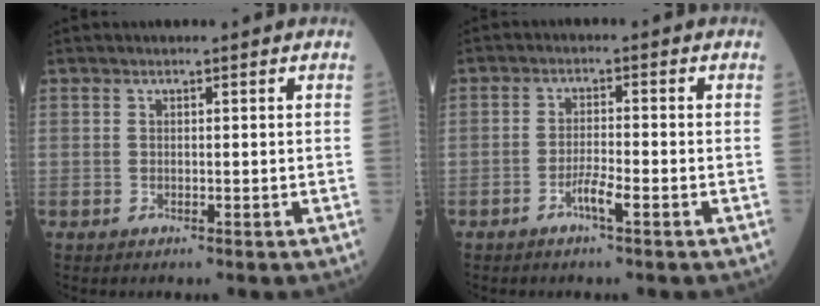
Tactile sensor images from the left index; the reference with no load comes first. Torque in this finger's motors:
{"motor_torque": [0.03, 0.12, 0.09, 0.02]}